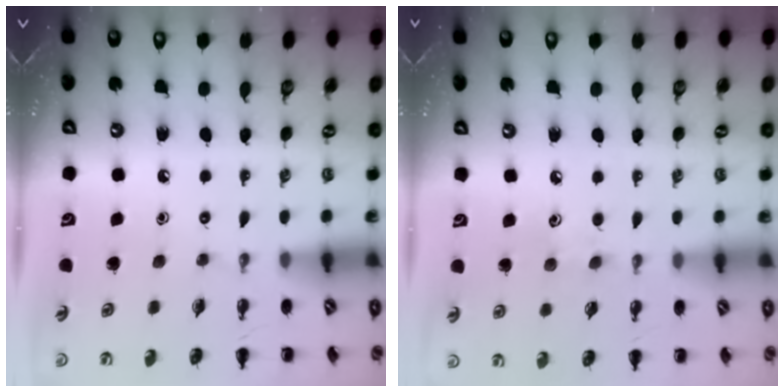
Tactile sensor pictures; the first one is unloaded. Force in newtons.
{"total": 4.6, "press": 4.3, "slide": 1.4}